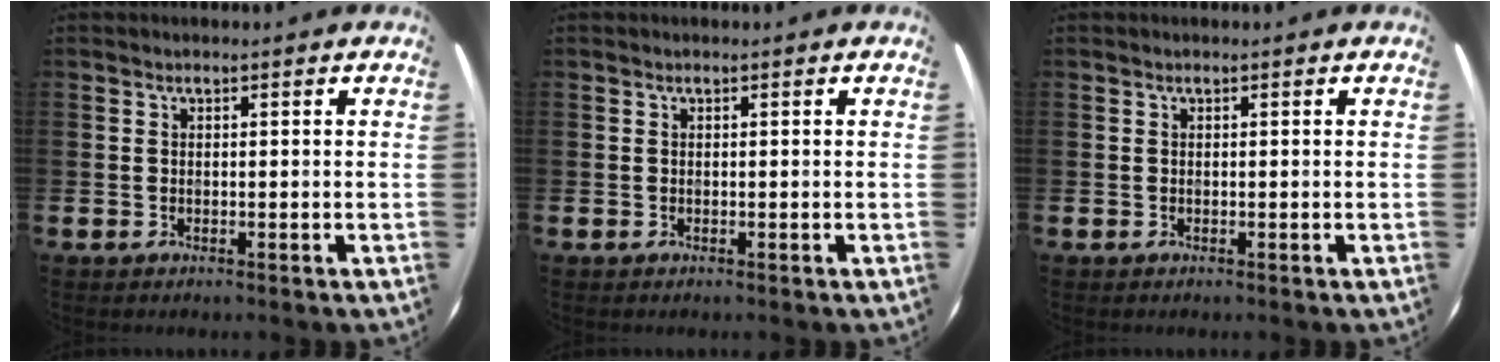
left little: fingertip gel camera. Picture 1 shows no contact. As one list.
[{"total": 0.0}, {"total": 0.0}]